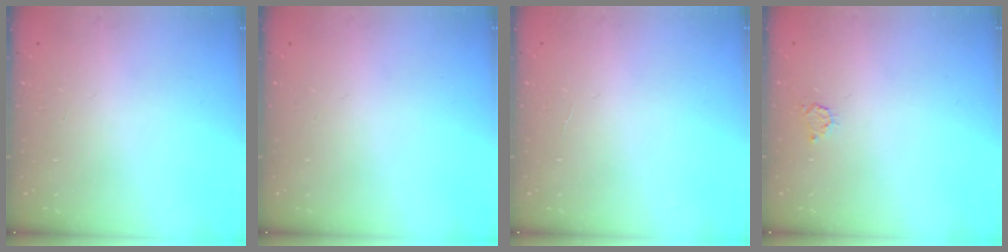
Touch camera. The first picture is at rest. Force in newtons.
{"total": 0.0}
{"total": 1.3, "press": 1.3, "slide": 0.1}
{"total": 3.0, "press": 3.0, "slide": 0.4}